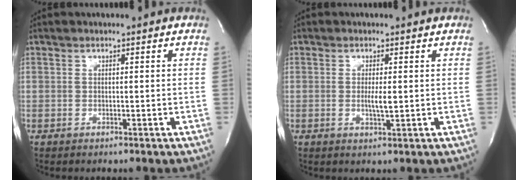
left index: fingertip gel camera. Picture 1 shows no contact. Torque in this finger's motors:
{"motor_torque": [0.35, -0.01, 0.05, 0.02]}